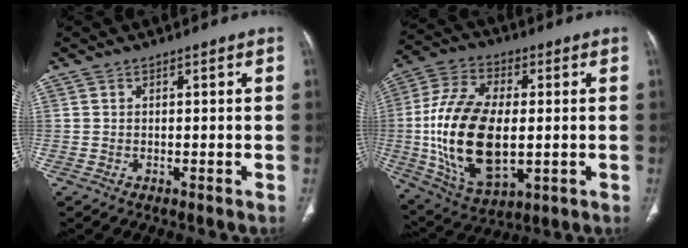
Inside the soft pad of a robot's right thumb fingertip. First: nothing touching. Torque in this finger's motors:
{"motor_torque": [1.02, 3.99, 2.28, -0.18, 0.39]}